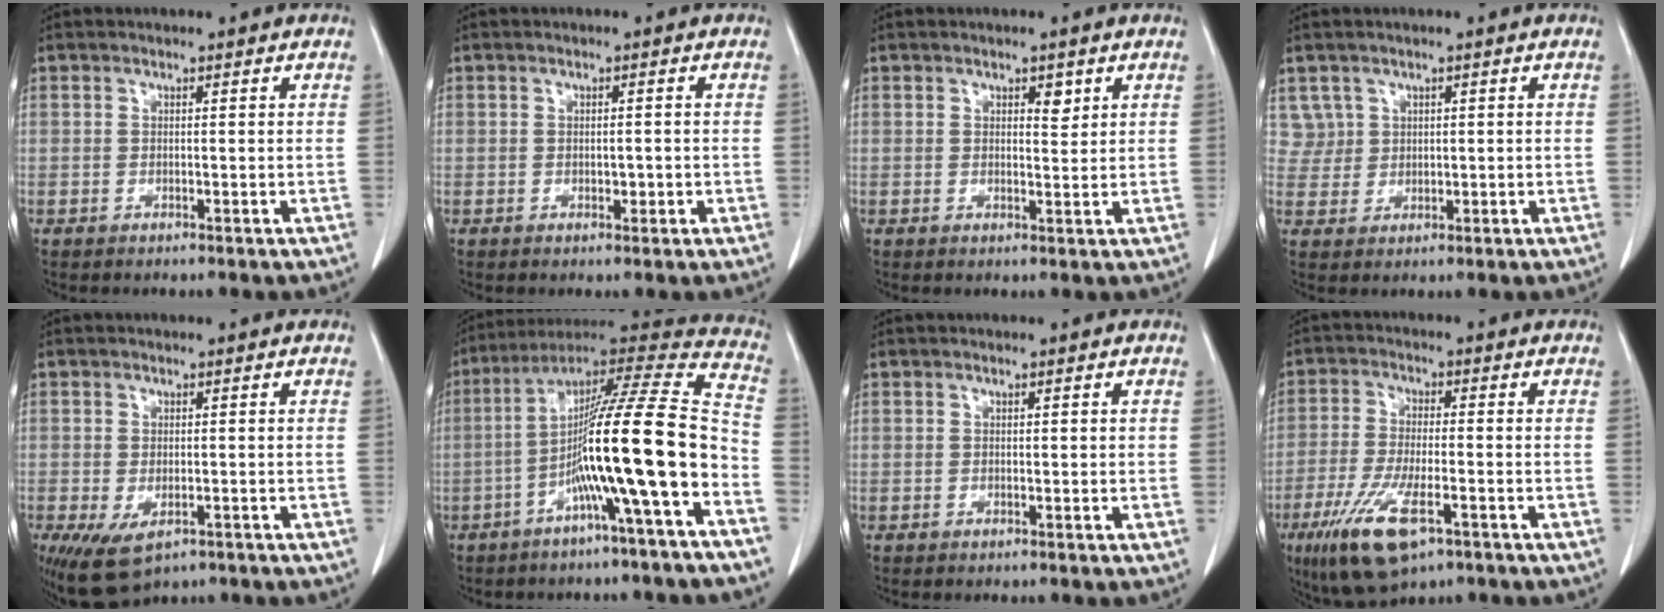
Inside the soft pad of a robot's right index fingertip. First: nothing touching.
{"total": 1.5, "force": [-0.3, 0.8, 1.2], "torque": [-0.017, 0.000, 0.001]}
{"total": 2.0, "force": [1.1, 0.8, 1.5], "torque": [-0.018, -0.005, 0.015]}
{"total": 3.4, "force": [1.6, 2.9, -0.4], "torque": [0.023, 0.008, 0.031]}
{"total": 6.4, "force": [-3.4, 3.2, 4.4], "torque": [-0.076, -0.014, -0.049]}
{"total": 19.6, "force": [-6.4, -0.4, 18.5], "torque": [-0.313, 0.012, -0.116]}
{"total": 0.6, "force": [0.1, 0.2, 0.5], "torque": [-0.007, 0.001, 0.002]}
{"total": 11.3, "force": [-5.9, 3.0, 9.2], "torque": [-0.183, -0.025, -0.097]}